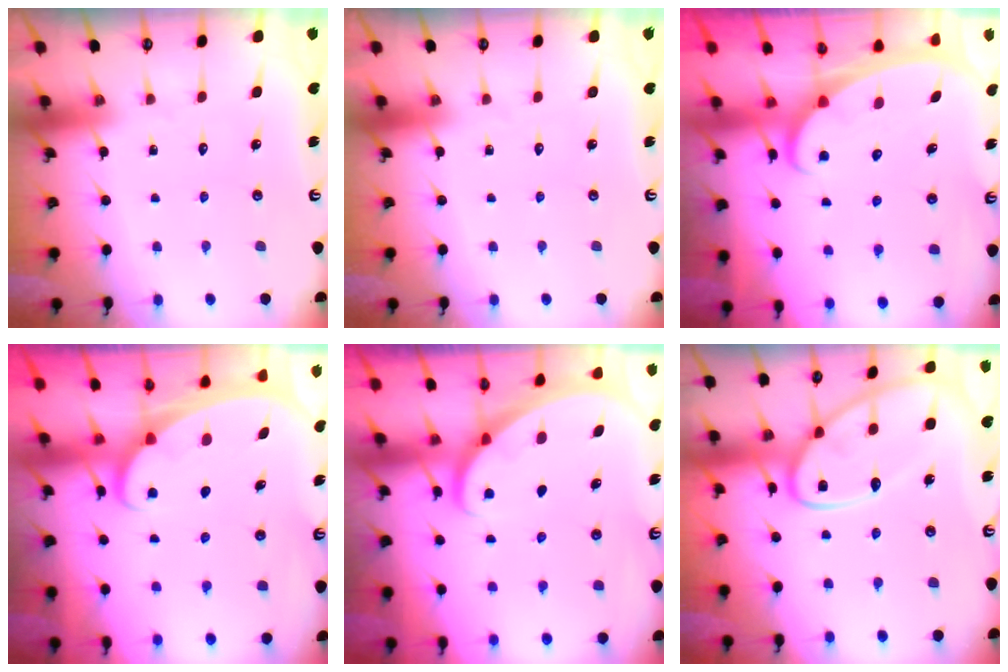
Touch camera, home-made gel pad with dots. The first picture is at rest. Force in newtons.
{"total": 0.0}
{"total": 2.7, "press": 2.7, "slide": 0.3}
{"total": 1.9, "press": 1.9, "slide": 0.1}
{"total": 2.3, "press": 2.3, "slide": 0.1}
{"total": 15.2, "press": 15.1, "slide": 1.0}